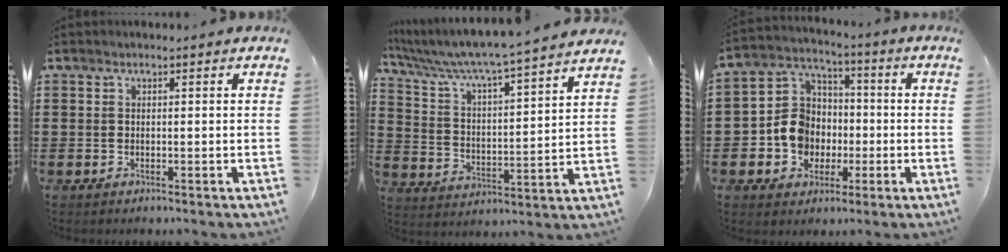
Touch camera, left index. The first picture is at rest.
{"total": 6.1, "force": [5.5, -0.7, 2.4], "torque": [-0.072, -0.046, 0.085]}
{"total": 8.8, "force": [-1.6, 8.0, 3.4], "torque": [-0.104, 0.016, -0.028]}